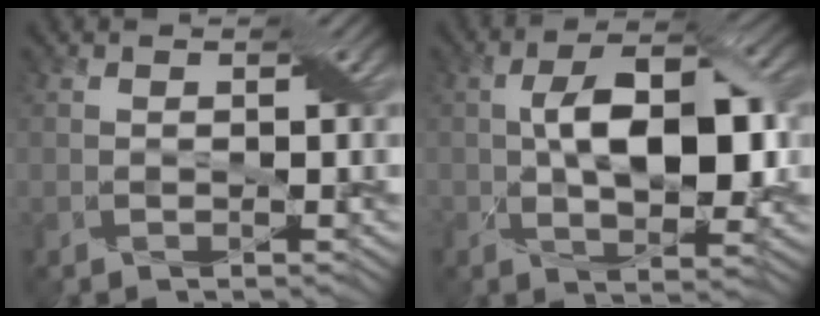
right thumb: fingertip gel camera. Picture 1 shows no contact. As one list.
[{"total": 10.1, "force": [0.6, 5.1, 8.7], "torque": [-0.153, 0.000, 0.010]}]